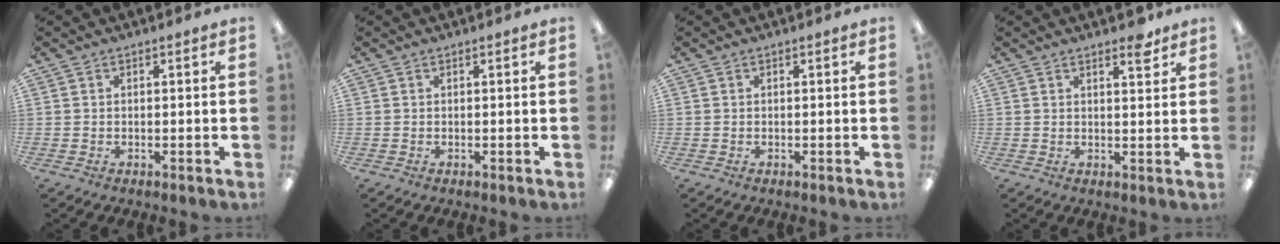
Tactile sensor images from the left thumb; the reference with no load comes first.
{"total": 0.0}
{"total": 0.0}
{"total": 3.5, "force": [2.9, 1.0, 1.7], "torque": [-0.007, -0.017, 0.043]}